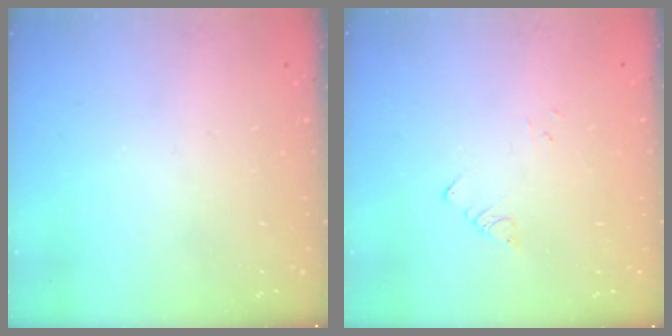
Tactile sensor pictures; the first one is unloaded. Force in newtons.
{"total": 1.8, "press": 1.8, "slide": 0.2}